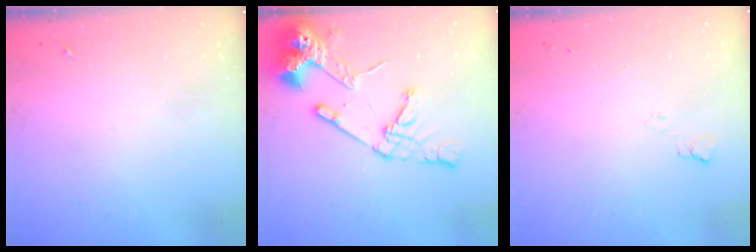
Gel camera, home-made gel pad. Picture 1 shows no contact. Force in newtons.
{"total": 17.1, "press": 17.0, "slide": 2.1}
{"total": 4.6, "press": 4.5, "slide": 0.6}